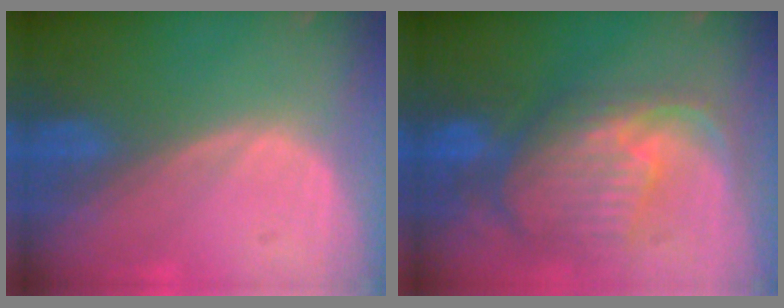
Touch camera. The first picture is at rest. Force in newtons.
{"total": 10.9, "press": 9.6, "slide": 5.3}